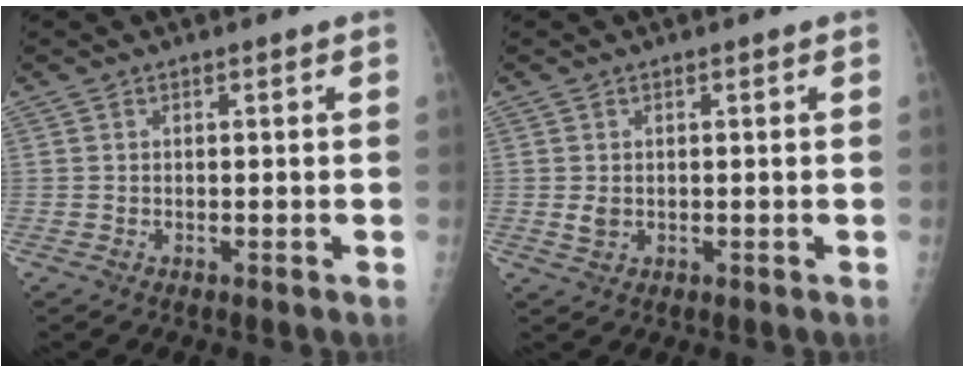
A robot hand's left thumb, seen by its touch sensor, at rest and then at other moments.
{"total": 1.7, "force": [0.0, 1.4, 1.1], "torque": [-0.011, -0.002, 0.005]}